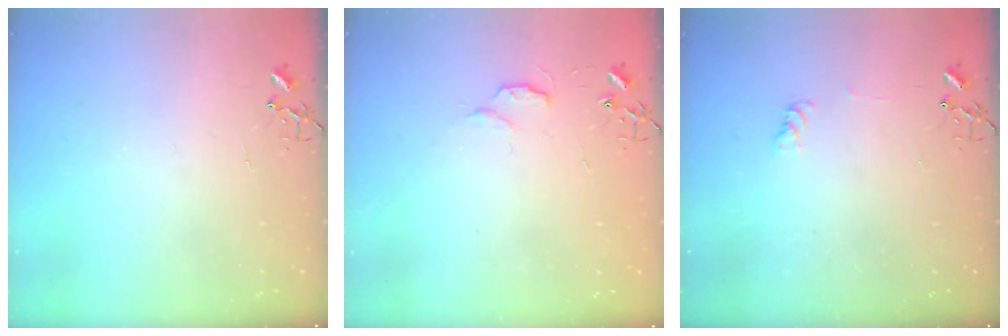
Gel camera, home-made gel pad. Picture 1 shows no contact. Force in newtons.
{"total": 5.4, "press": 5.3, "slide": 0.7}
{"total": 4.5, "press": 4.4, "slide": 0.6}